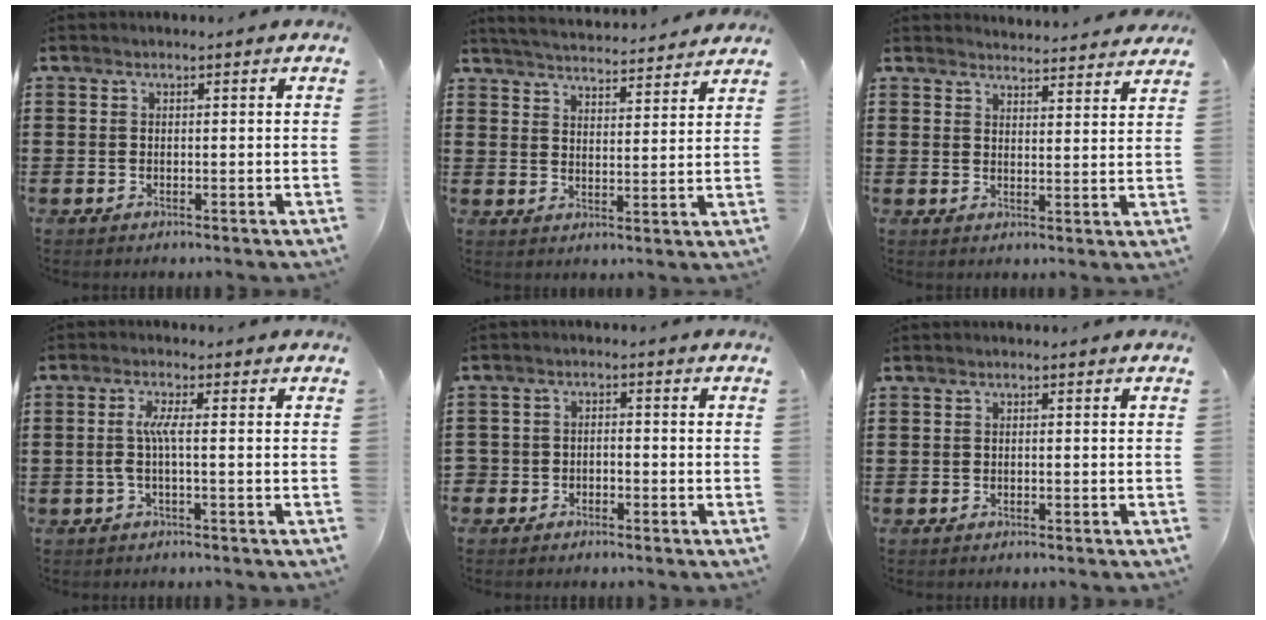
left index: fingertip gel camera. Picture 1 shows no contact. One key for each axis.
{"total": 4.3, "fx": 4.3, "fy": -0.3, "fz": 0.5, "tx": -0.027, "ty": -0.030, "tz": 0.073}
{"total": 3.5, "fx": 3.5, "fy": -0.1, "fz": -0.1, "tx": -0.001, "ty": -0.023, "tz": 0.062}
{"total": 3.7, "fx": -0.3, "fy": 0.2, "fz": 3.7, "tx": -0.084, "ty": -0.006, "tz": -0.013}
{"total": 2.1, "fx": -1.9, "fy": 0.9, "fz": 0.0, "tx": -0.009, "ty": 0.000, "tz": -0.043}
{"total": 0.0}